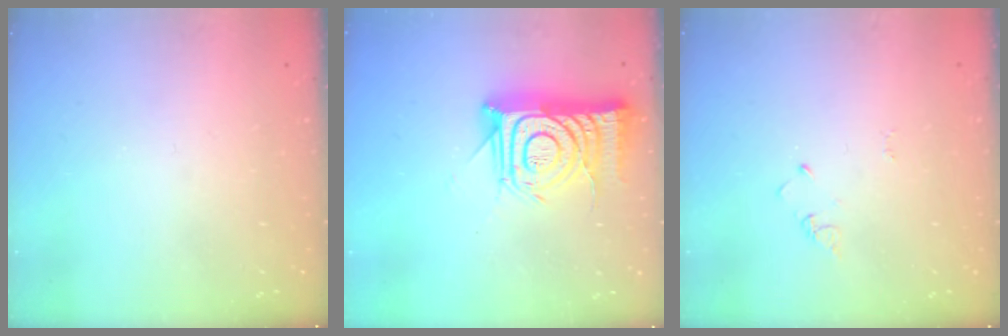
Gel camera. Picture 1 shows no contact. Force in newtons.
{"total": 16.2, "press": 16.1, "slide": 1.2}
{"total": 2.4, "press": 2.4, "slide": 0.3}